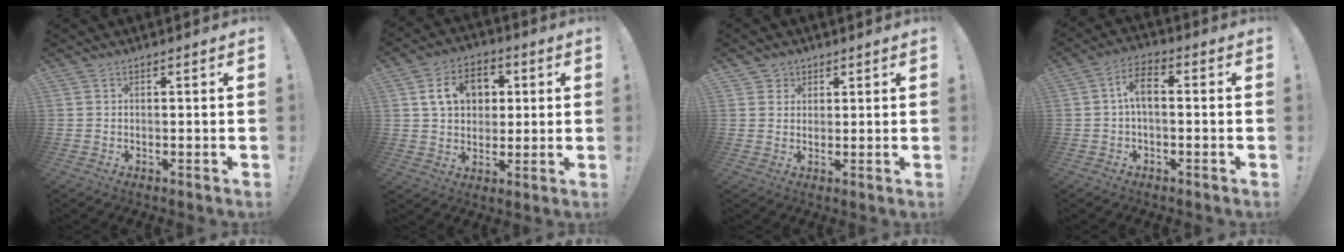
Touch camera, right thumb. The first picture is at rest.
{"total": 12.0, "force": [3.6, 9.4, 6.5], "torque": [-0.098, 0.002, 0.071]}
{"total": 3.2, "force": [1.7, 2.8, 0.2], "torque": [-0.004, -0.006, 0.030]}
{"total": 6.2, "force": [0.0, 2.8, 5.6], "torque": [-0.114, 0.011, 0.002]}